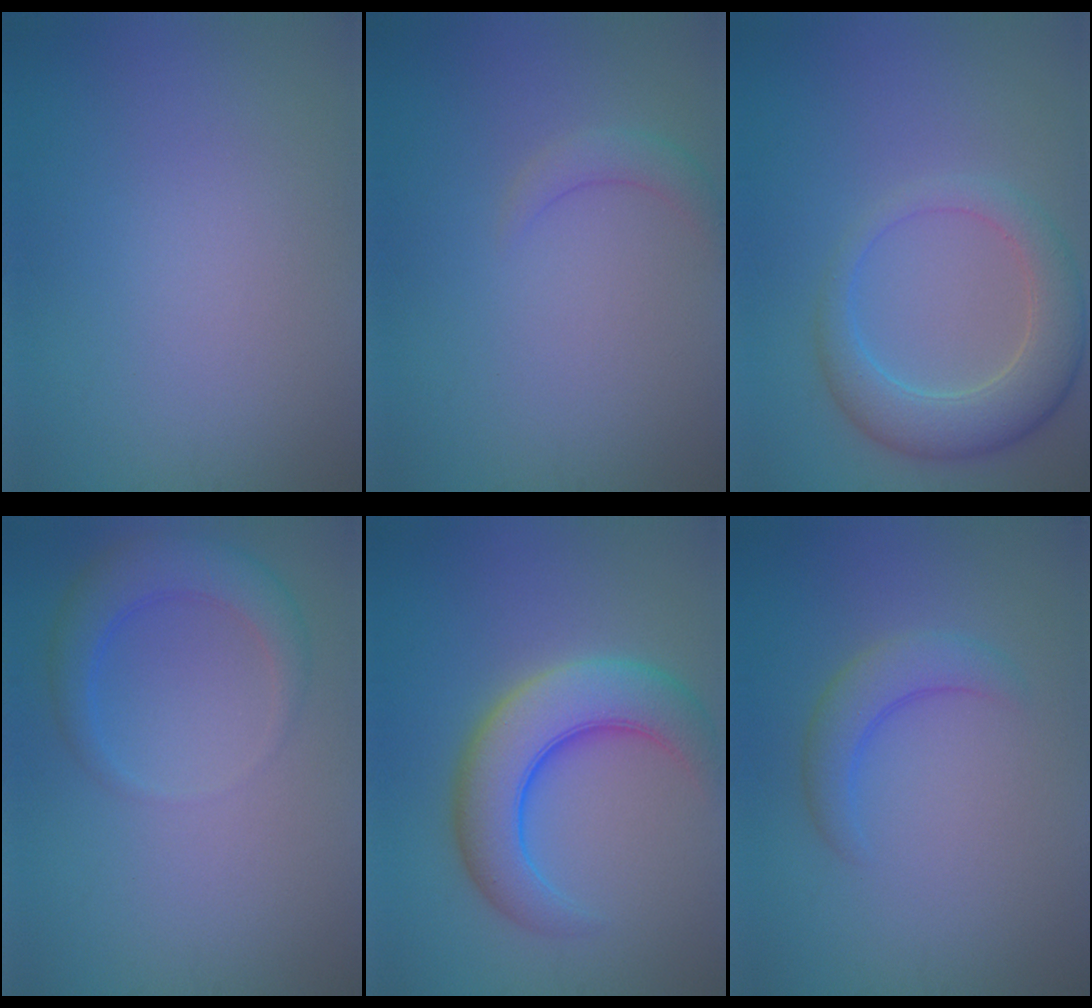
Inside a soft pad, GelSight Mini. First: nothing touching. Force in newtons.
{"total": 1.5, "press": 1.5, "slide": 0.2}
{"total": 4.9, "press": 4.9, "slide": 0.3}
{"total": 3.5, "press": 3.5, "slide": 0.3}
{"total": 7.5, "press": 7.5, "slide": 0.3}
{"total": 2.9, "press": 2.9, "slide": 0.1}